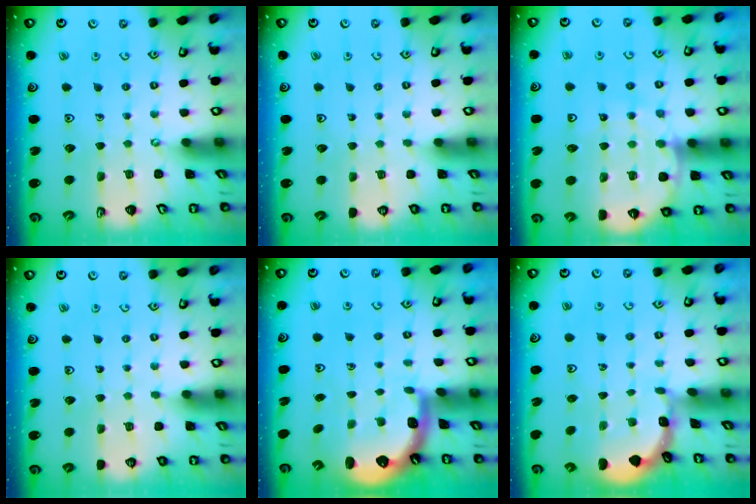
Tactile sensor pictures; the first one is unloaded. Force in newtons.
{"total": 0.0}
{"total": 10.7, "press": 10.7, "slide": 1.0}
{"total": 0.0}
{"total": 1.9, "press": 1.8, "slide": 0.6}
{"total": 1.0, "press": 1.0, "slide": 0.2}